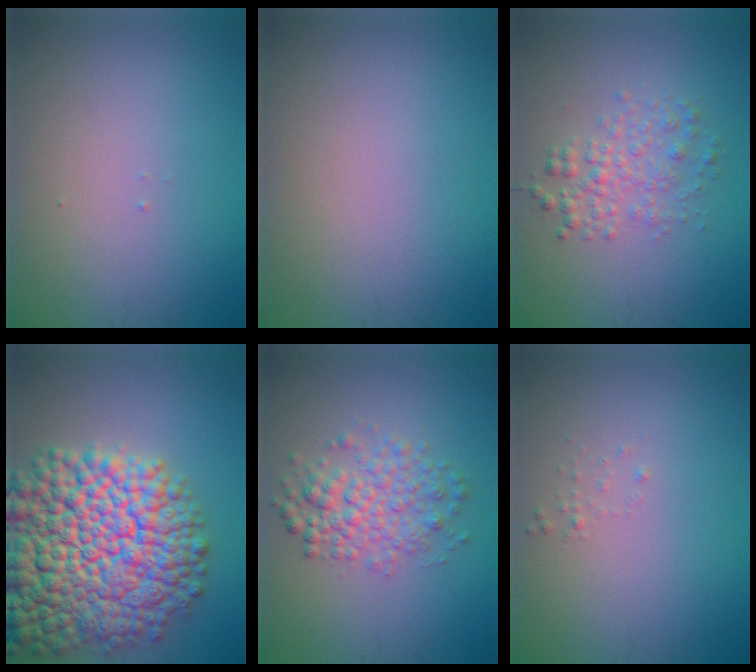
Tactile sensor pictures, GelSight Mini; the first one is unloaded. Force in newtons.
{"total": 0.0}
{"total": 2.7, "press": 2.7, "slide": 0.0}
{"total": 16.8, "press": 16.8, "slide": 0.7}
{"total": 3.9, "press": 3.9, "slide": 0.1}
{"total": 0.5, "press": 0.5, "slide": 0.1}